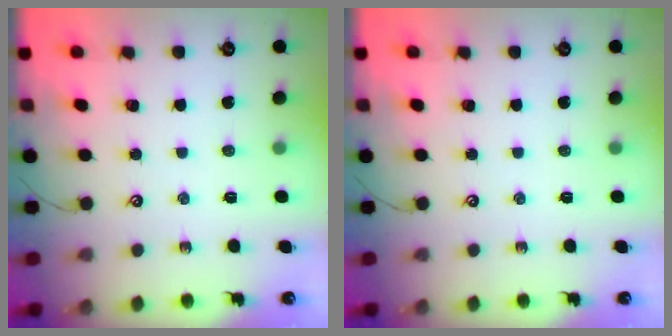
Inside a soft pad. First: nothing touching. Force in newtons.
{"total": 0.0}